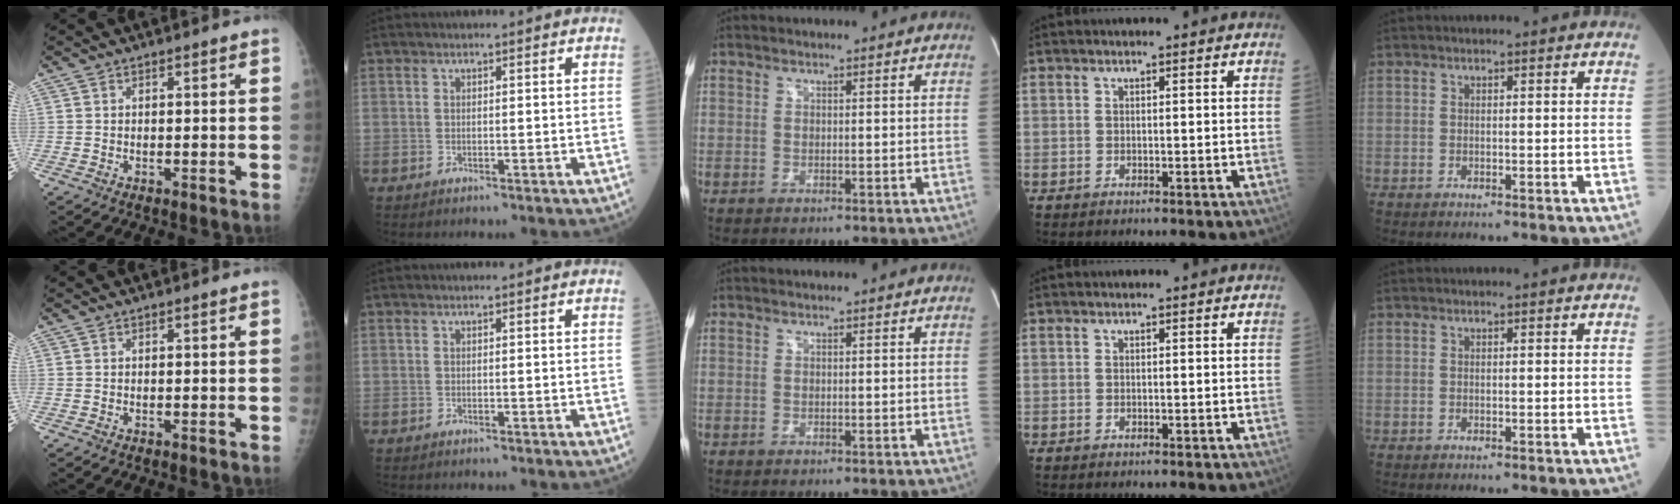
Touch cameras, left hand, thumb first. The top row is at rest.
{}